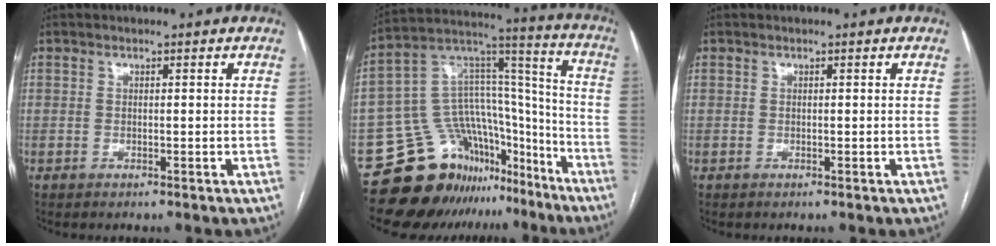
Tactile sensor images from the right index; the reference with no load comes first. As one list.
[{"total": 19.0, "force": [-14.6, 10.6, 5.8], "torque": [-0.075, 0.088, -0.230]}, {"total": 0.0}]